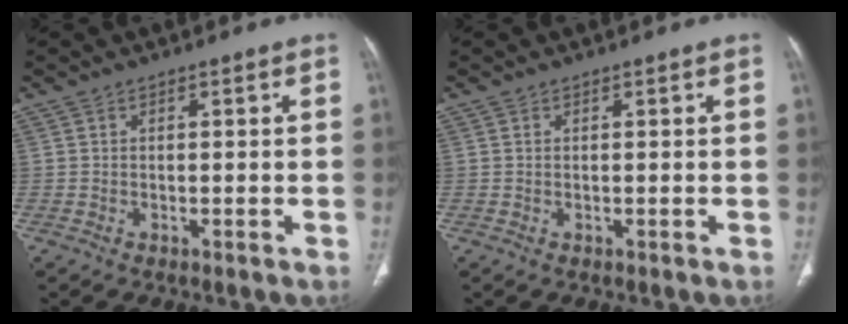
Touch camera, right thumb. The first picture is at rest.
{"total": 0.0}